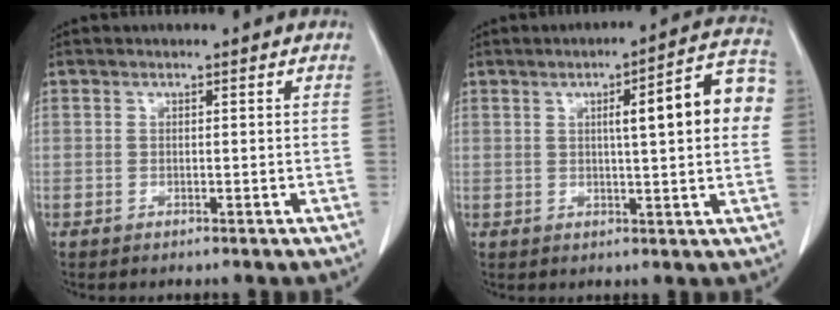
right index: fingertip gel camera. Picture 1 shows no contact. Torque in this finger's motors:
{"motor_torque": [0.44, 0.24, 0.20, 0.06]}